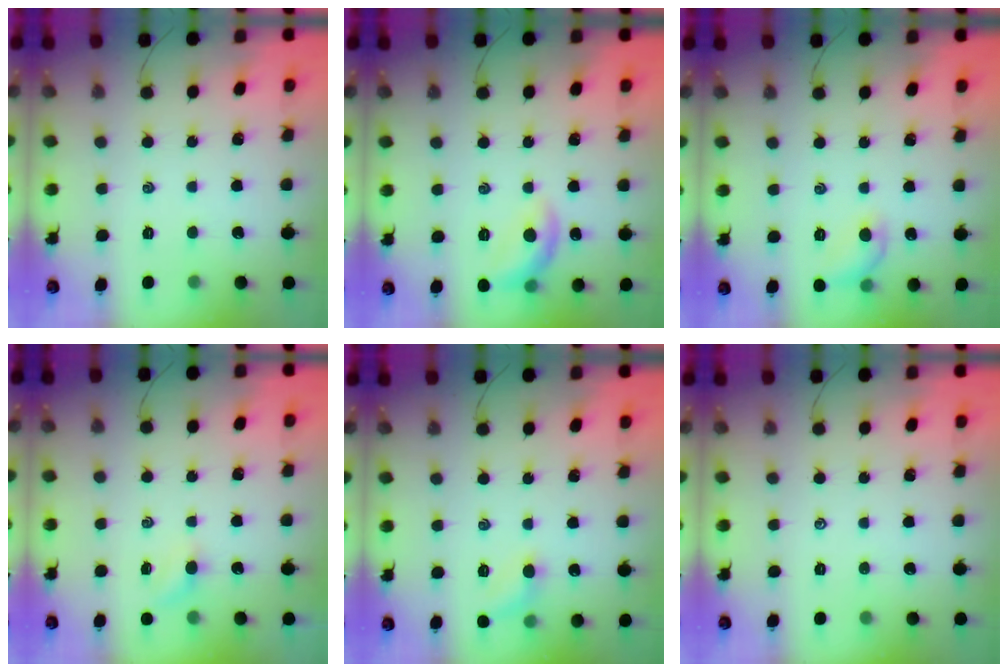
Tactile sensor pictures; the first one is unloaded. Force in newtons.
{"total": 9.8, "press": 9.8, "slide": 0.4}
{"total": 7.8, "press": 7.7, "slide": 1.0}
{"total": 3.3, "press": 3.1, "slide": 0.9}
{"total": 6.5, "press": 6.2, "slide": 1.9}
{"total": 0.0}